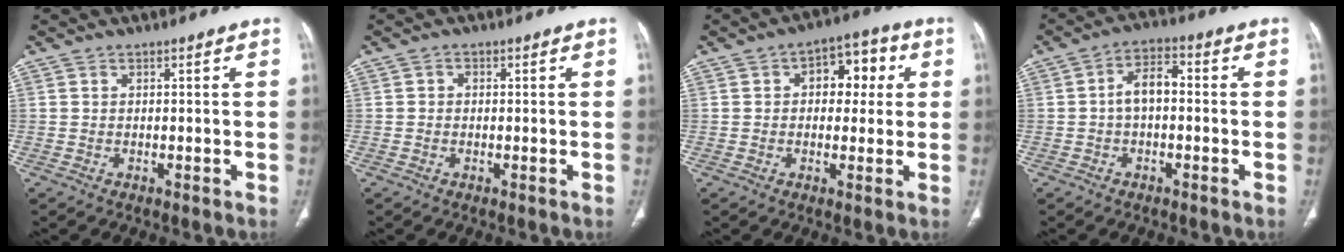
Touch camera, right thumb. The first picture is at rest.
{"total": 0.8, "force": [0.0, 0.7, 0.4], "torque": [-0.002, 0.003, -0.005]}
{"total": 8.6, "force": [1.8, 5.7, 6.2], "torque": [-0.042, 0.017, 0.020]}
{"total": 5.5, "force": [-0.4, 3.1, 4.6], "torque": [-0.074, 0.024, -0.017]}